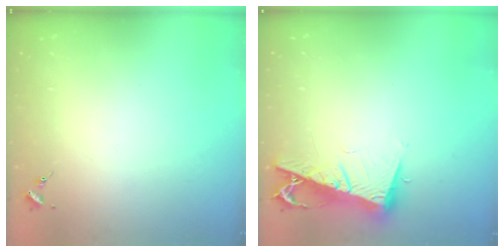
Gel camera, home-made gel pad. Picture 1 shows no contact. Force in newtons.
{"total": 10.1, "press": 10.0, "slide": 1.3}